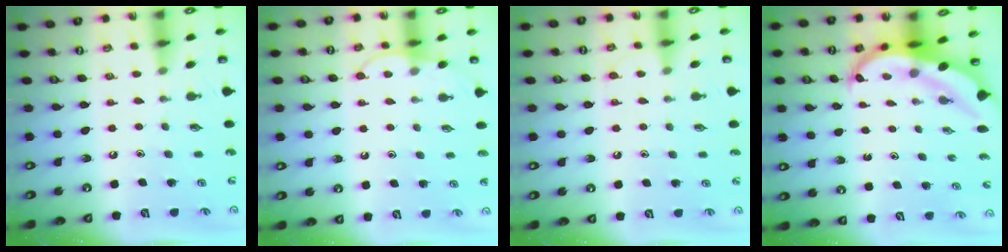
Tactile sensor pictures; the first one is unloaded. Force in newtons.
{"total": 6.6, "press": 6.6, "slide": 0.7}
{"total": 6.6, "press": 6.5, "slide": 0.8}
{"total": 5.9, "press": 5.8, "slide": 0.6}